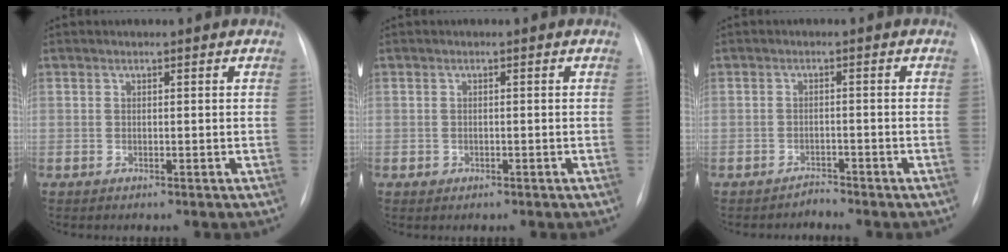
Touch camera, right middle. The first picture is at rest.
{"total": 0.7, "force": [-0.3, 0.6, 0.2], "torque": [-0.003, 0.002, -0.004]}
{"total": 1.5, "force": [-1.5, 0.0, -0.4], "torque": [0.012, -0.006, -0.022]}